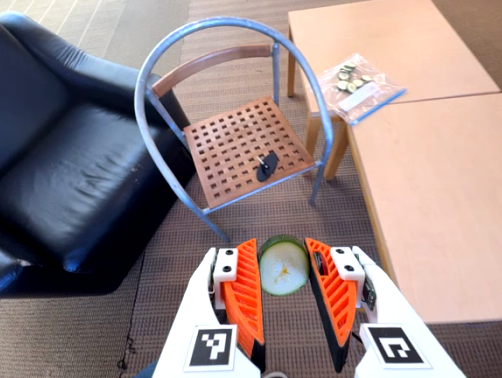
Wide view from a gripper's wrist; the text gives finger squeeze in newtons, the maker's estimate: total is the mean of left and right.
{"total": 7.4, "left": 7.2, "right": 7.7}